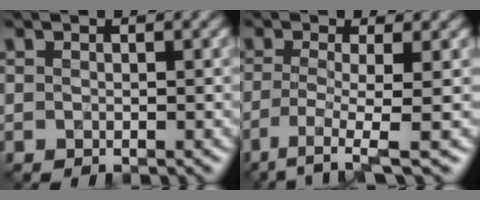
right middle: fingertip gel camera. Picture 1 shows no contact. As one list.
[{"total": 4.0, "force": [-1.7, 0.6, 3.5], "torque": [-0.067, -0.010, -0.042]}]